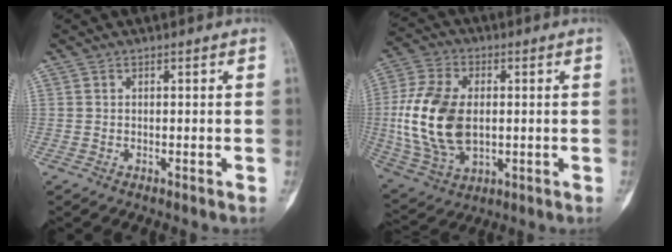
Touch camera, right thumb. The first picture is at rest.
{"total": 17.5, "force": [0.1, 11.0, 13.6], "torque": [-0.275, -0.002, 0.013]}